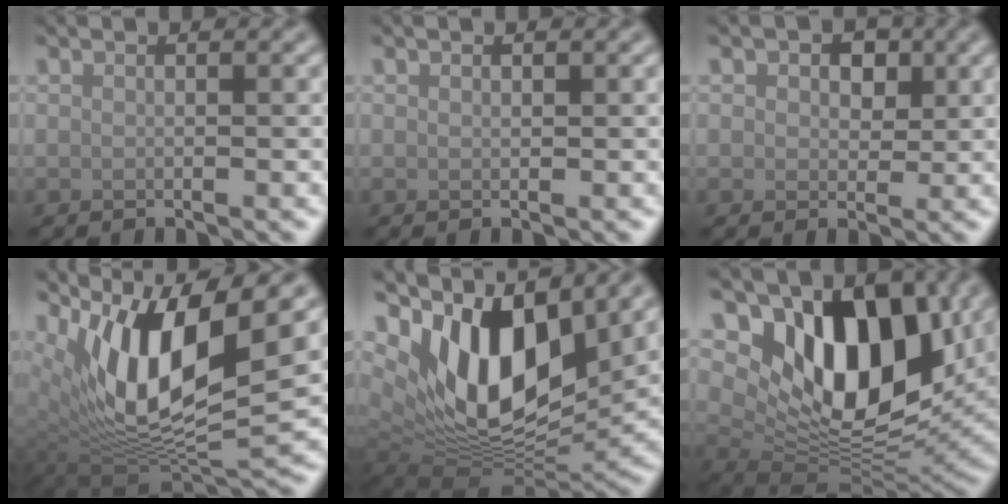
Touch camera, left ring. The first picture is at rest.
{"total": 0.0}
{"total": 2.9, "force": [1.1, 2.1, 1.7], "torque": [-0.025, 0.000, 0.008]}
{"total": 11.0, "force": [4.7, 3.9, 9.2], "torque": [-0.159, -0.012, 0.094]}
{"total": 13.9, "force": [5.5, 7.3, 10.5], "torque": [-0.174, 0.001, 0.100]}
{"total": 11.8, "force": [4.7, 6.6, 8.5], "torque": [-0.131, -0.019, 0.084]}